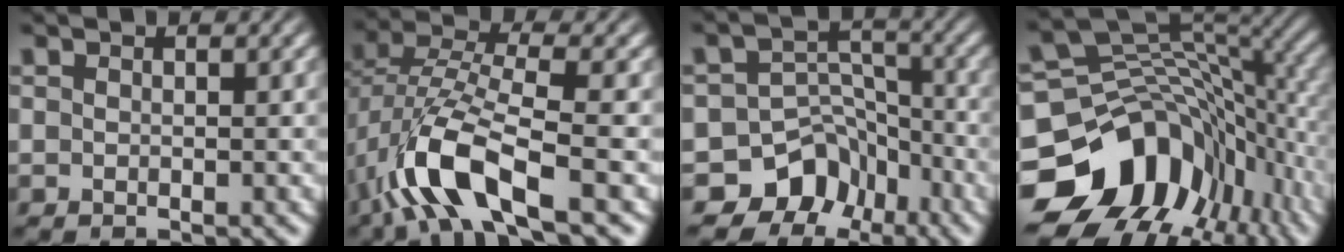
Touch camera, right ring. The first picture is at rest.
{"total": 6.9, "force": [-1.6, 3.7, 5.6], "torque": [-0.143, -0.025, -0.014]}
{"total": 11.7, "force": [-5.4, 9.6, 3.8], "torque": [-0.062, -0.039, -0.088]}
{"total": 17.2, "force": [-4.5, 12.8, 10.6], "torque": [-0.160, -0.033, -0.062]}